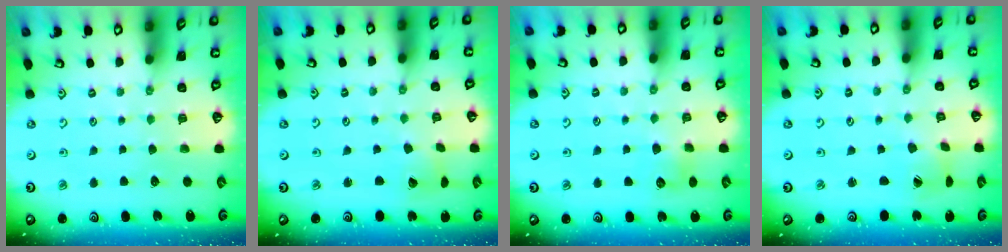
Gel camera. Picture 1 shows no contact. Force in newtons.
{"total": 4.1, "press": 4.1, "slide": 0.5}
{"total": 4.9, "press": 4.8, "slide": 0.5}
{"total": 2.5, "press": 2.5, "slide": 0.4}